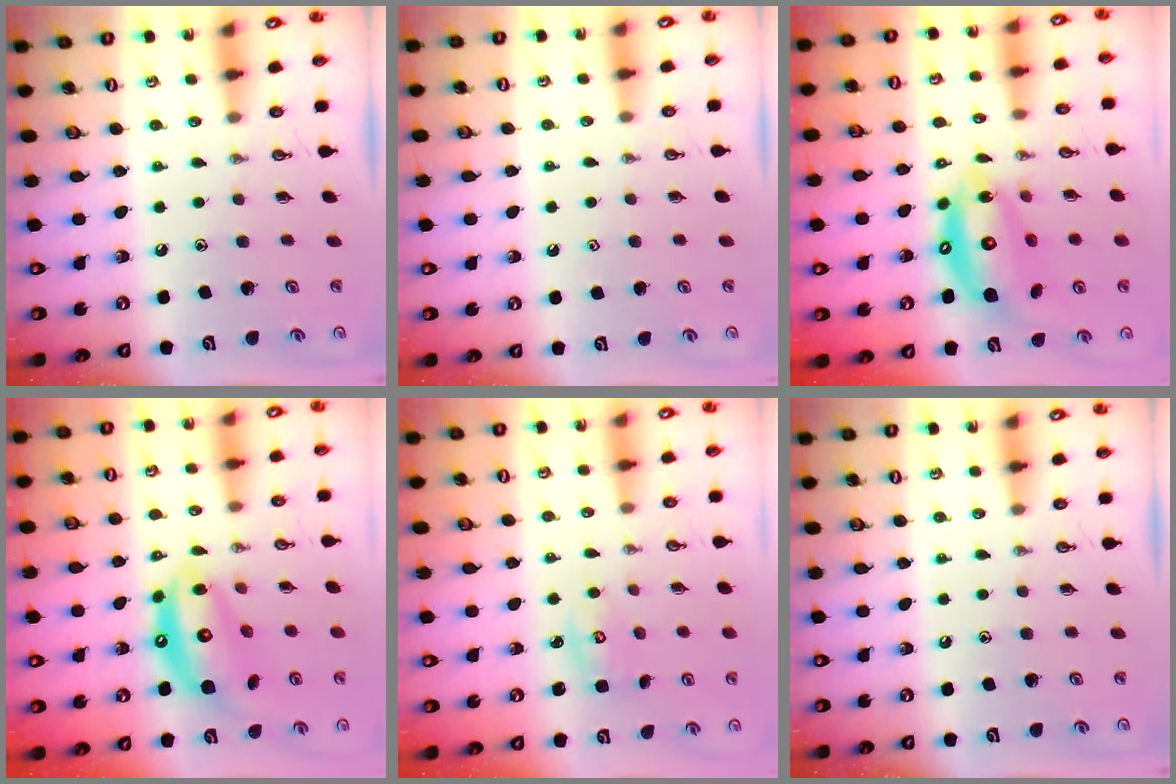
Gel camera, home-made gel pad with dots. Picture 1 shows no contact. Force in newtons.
{"total": 0.9, "press": 0.6, "slide": 0.6}
{"total": 15.7, "press": 15.6, "slide": 1.4}
{"total": 13.6, "press": 13.5, "slide": 1.5}
{"total": 2.7, "press": 2.7, "slide": 0.3}
{"total": 0.0}